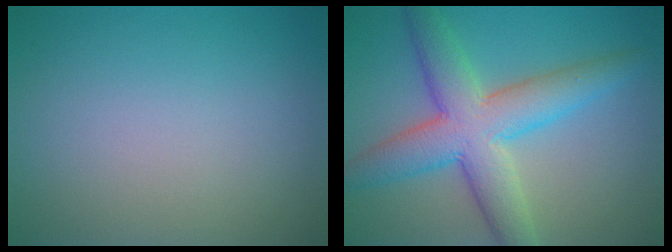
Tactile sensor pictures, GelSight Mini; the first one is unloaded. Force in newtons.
{"total": 7.6, "press": 7.6, "slide": 0.1}